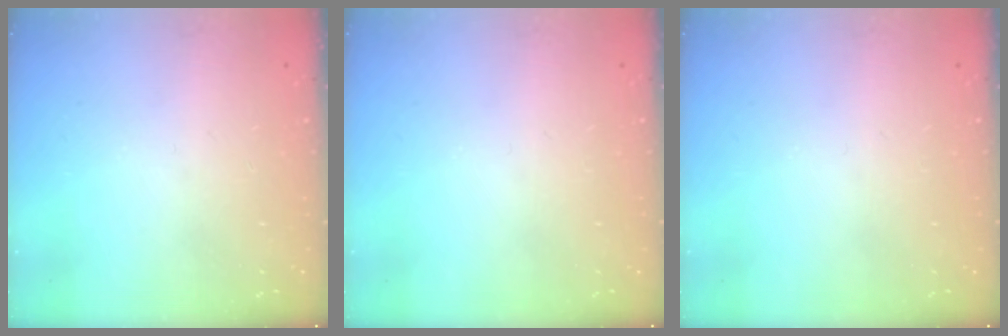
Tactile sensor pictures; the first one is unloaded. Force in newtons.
{"total": 0.0}
{"total": 0.0}